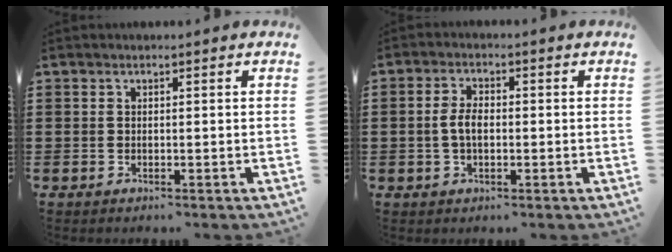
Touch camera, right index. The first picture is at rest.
{"total": 3.8, "force": [-0.3, 2.0, 3.2], "torque": [-0.075, 0.000, -0.012]}